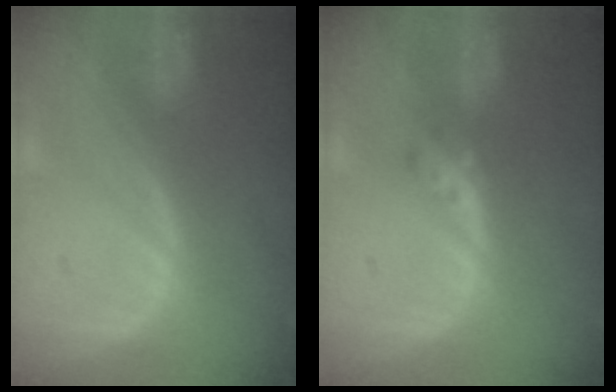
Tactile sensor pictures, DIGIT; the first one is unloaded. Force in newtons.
{"total": 2.3, "press": 2.0, "slide": 1.2}